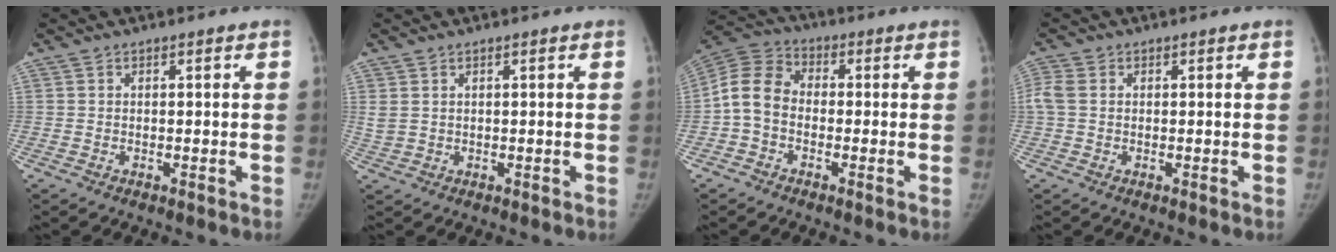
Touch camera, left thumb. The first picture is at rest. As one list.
[{"total": 1.9, "force": [0.8, 1.3, 1.1], "torque": [-0.033, 0.003, 0.023]}, {"total": 8.9, "force": [-1.6, 6.8, 5.5], "torque": [-0.100, 0.025, -0.047]}, {"total": 3.1, "force": [0.4, 2.2, 2.0], "torque": [-0.062, 0.009, 0.004]}]